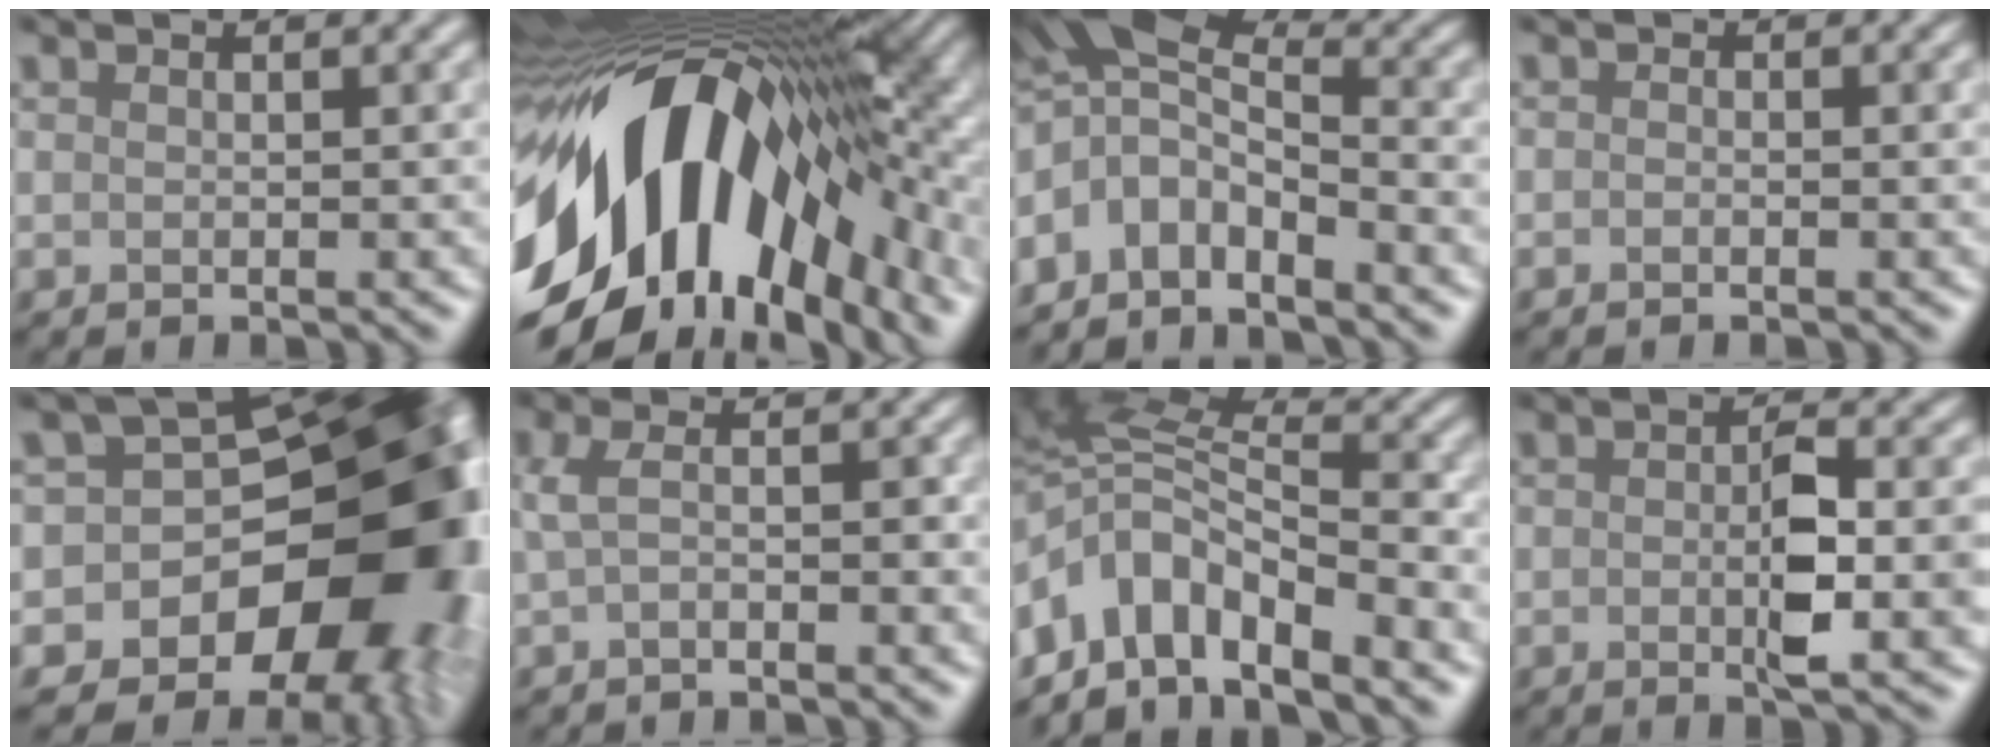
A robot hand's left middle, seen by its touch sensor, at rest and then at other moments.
{"total": 17.0, "force": [-5.1, 8.9, 13.5], "torque": [-0.259, -0.014, -0.075]}
{"total": 6.6, "force": [-3.1, 3.4, 4.7], "torque": [-0.099, 0.005, -0.056]}
{"total": 1.1, "force": [-0.8, -0.5, -0.5], "torque": [-0.008, -0.004, -0.001]}
{"total": 18.2, "force": [-6.5, 14.0, 9.8], "torque": [-0.085, -0.007, -0.091]}
{"total": 1.7, "force": [-1.0, 0.1, 1.3], "torque": [-0.053, 0.001, -0.004]}
{"total": 8.0, "force": [-4.7, 3.9, 5.2], "torque": [-0.100, 0.013, -0.076]}
{"total": 4.4, "force": [-1.3, 0.8, 4.2], "torque": [-0.090, -0.008, -0.004]}